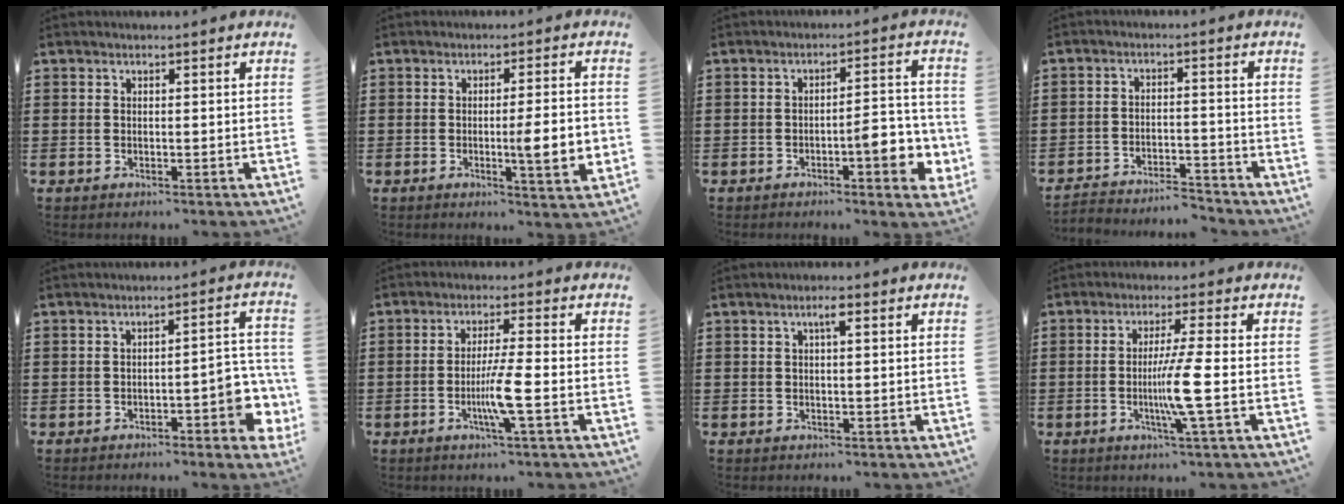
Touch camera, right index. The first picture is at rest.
{"total": 7.0, "force": [-1.0, 0.9, 6.9], "torque": [-0.095, -0.012, -0.019]}
{"total": 6.0, "force": [-2.2, 1.5, 5.4], "torque": [-0.072, -0.004, -0.040]}
{"total": 4.4, "force": [-4.3, 0.4, 0.0], "torque": [-0.007, 0.004, -0.092]}
{"total": 4.6, "force": [-2.2, 1.5, 3.8], "torque": [-0.049, 0.000, -0.042]}
{"total": 5.9, "force": [-1.8, -0.3, 5.6], "torque": [-0.108, -0.017, -0.037]}
{"total": 1.9, "force": [0.7, 0.3, 1.7], "torque": [-0.035, 0.005, 0.010]}
{"total": 7.1, "force": [-1.4, -1.0, 6.9], "torque": [-0.130, -0.022, -0.033]}